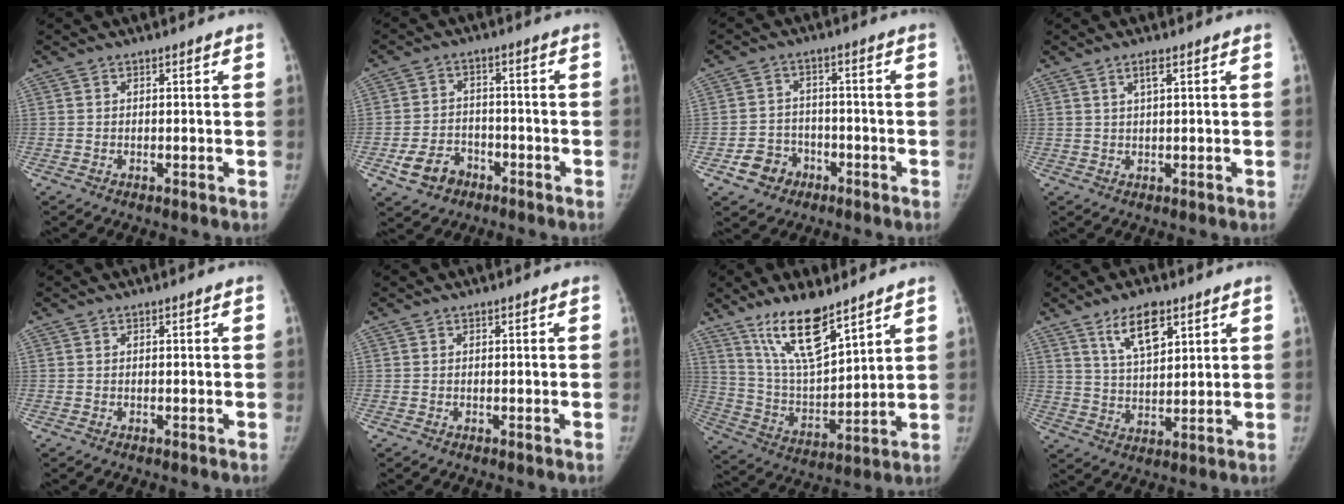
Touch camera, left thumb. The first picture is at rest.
{"total": 7.0, "force": [-3.7, 5.2, 2.9], "torque": [-0.041, 0.024, -0.059]}
{"total": 6.2, "force": [-3.2, 5.1, 1.6], "torque": [-0.007, 0.023, -0.049]}
{"total": 2.1, "force": [1.1, 0.3, 1.8], "torque": [-0.039, -0.001, 0.023]}
{"total": 0.0}
{"total": 0.0}
{"total": 15.5, "force": [10.8, 4.6, 10.1], "torque": [-0.161, -0.064, 0.215]}
{"total": 9.0, "force": [5.3, 3.8, 6.2], "torque": [-0.094, -0.031, 0.101]}